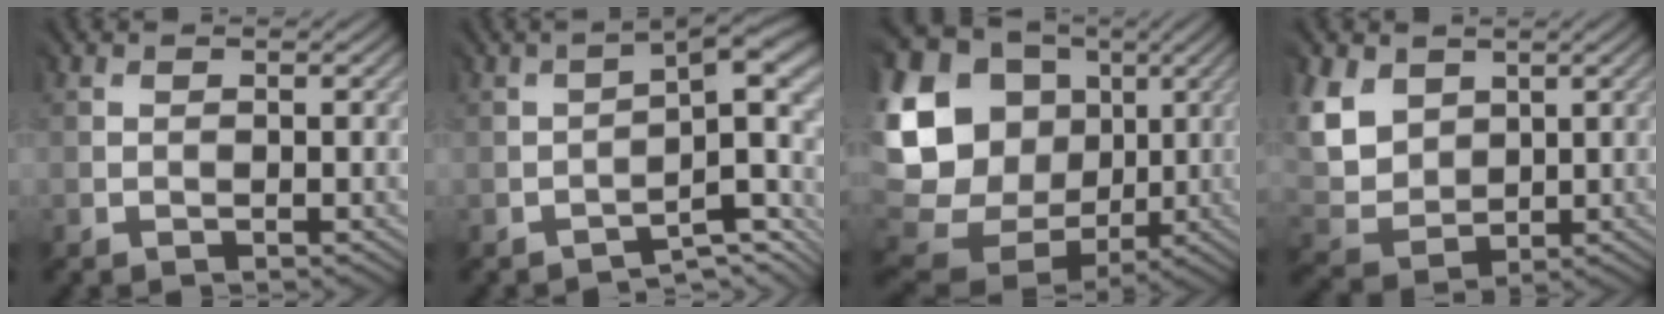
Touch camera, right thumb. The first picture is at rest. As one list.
[{"total": 7.5, "force": [-5.8, 1.1, 4.7], "torque": [-0.046, 0.011, -0.085]}, {"total": 19.5, "force": [3.3, 17.0, 8.8], "torque": [-0.261, -0.010, 0.087]}, {"total": 8.1, "force": [3.9, 6.2, 3.4], "torque": [-0.133, 0.007, 0.080]}]